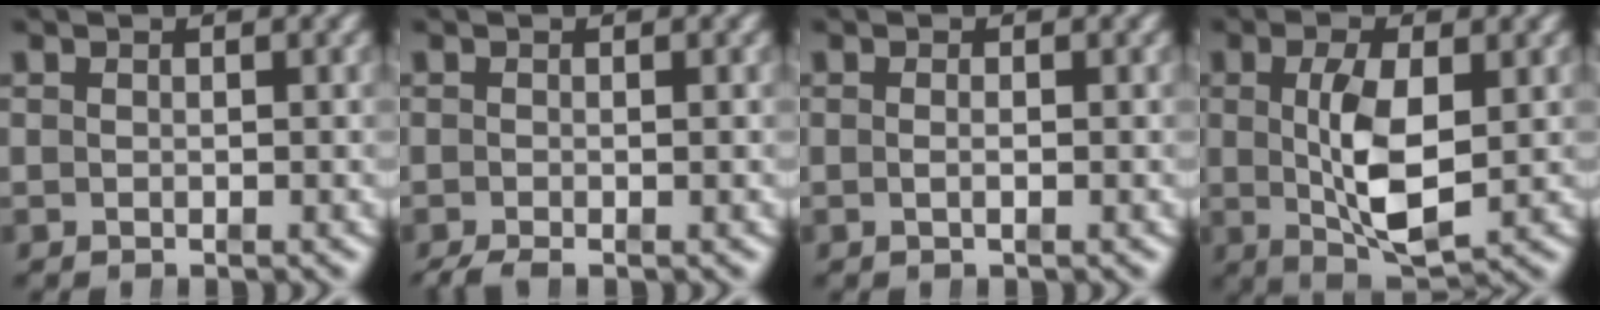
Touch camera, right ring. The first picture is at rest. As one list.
[{"total": 1.6, "force": [-1.2, 0.6, 0.8], "torque": [-0.013, -0.005, -0.018]}, {"total": 0.7, "force": [-0.4, -0.1, 0.6], "torque": [-0.013, 0.004, -0.009]}, {"total": 6.2, "force": [-0.4, 2.4, 5.8], "torque": [-0.089, -0.009, 0.001]}]